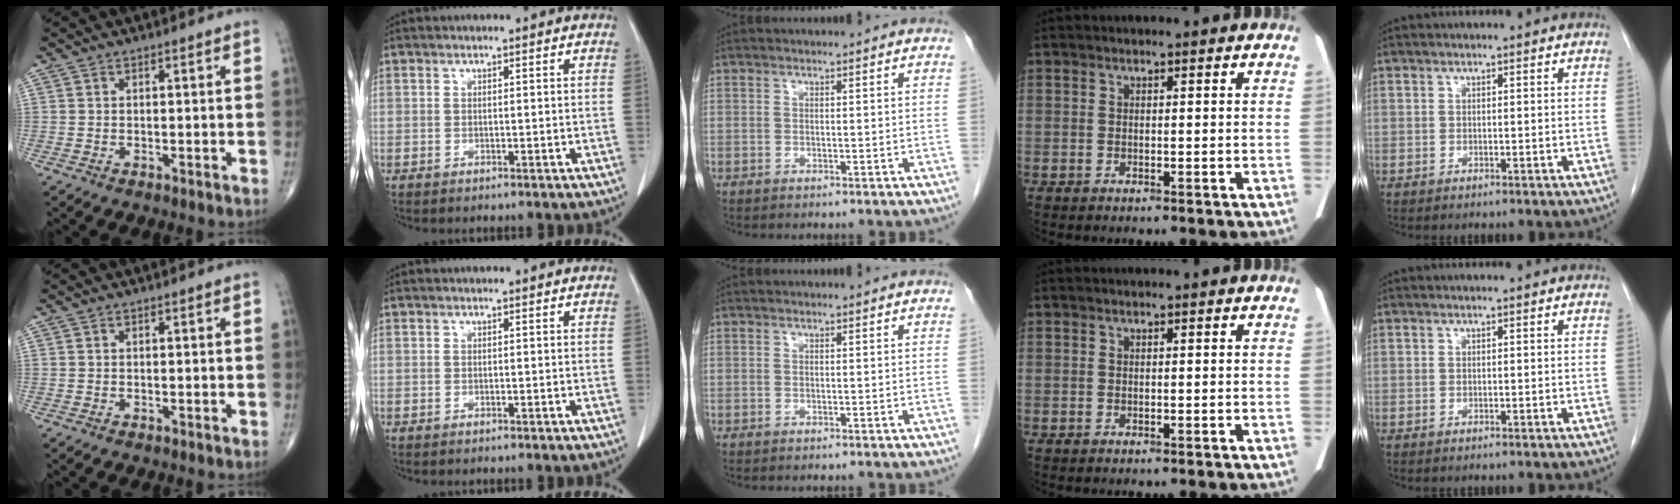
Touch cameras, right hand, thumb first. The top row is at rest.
{}